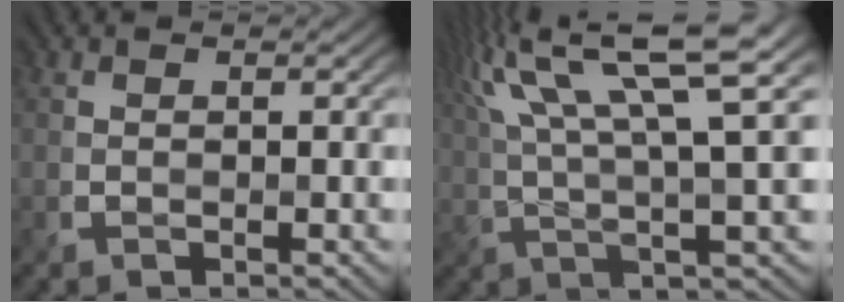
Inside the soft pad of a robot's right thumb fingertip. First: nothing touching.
{"total": 13.5, "force": [6.3, 2.8, 11.6], "torque": [-0.223, 0.031, 0.116]}